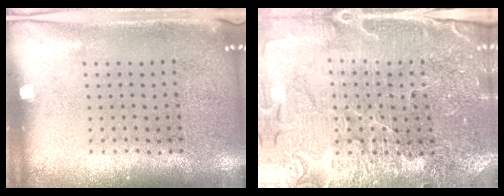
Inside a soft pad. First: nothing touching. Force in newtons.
{"total": 3.4, "press": 3.4, "slide": 0.3}